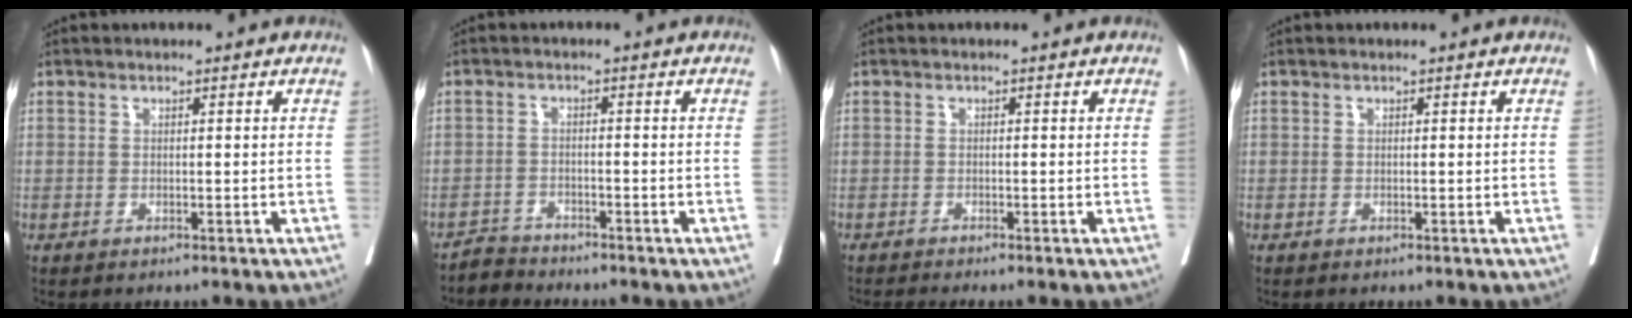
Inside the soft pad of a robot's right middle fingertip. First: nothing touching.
{"total": 2.5, "force": [-2.3, 0.3, -1.0], "torque": [0.023, -0.008, -0.043]}
{"total": 2.3, "force": [-2.0, -0.5, 1.0], "torque": [-0.011, -0.003, -0.035]}
{"total": 0.0}